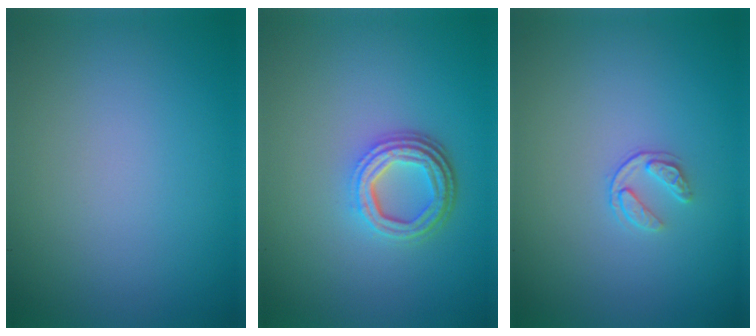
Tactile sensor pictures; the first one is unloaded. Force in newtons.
{"total": 4.2, "press": 3.2, "slide": 2.7}
{"total": 1.6, "press": 1.0, "slide": 1.2}